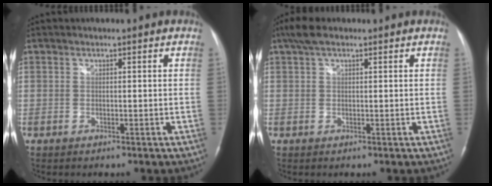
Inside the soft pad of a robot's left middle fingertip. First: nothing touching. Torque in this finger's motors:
{"motor_torque": [0.42, -0.28, 0.02, 0.05]}